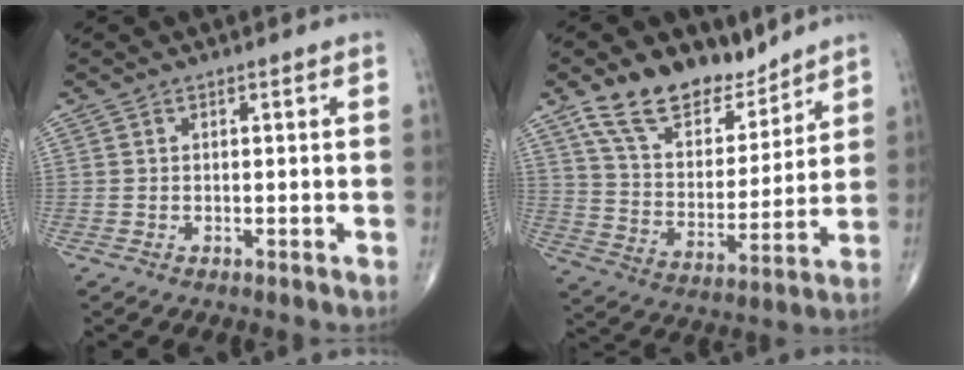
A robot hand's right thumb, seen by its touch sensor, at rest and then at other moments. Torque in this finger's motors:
{"motor_torque": [0.34, 0.67, -0.09, 0.24, 0.10]}